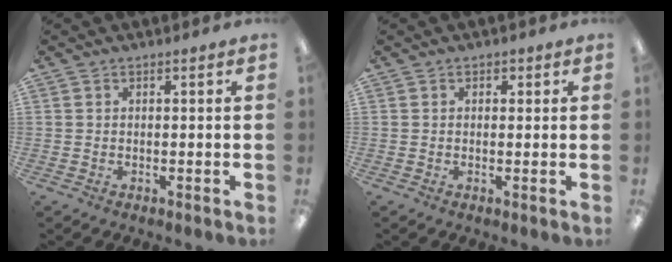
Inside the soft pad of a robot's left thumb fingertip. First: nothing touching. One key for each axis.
{"total": 1.2, "fx": 0.3, "fy": 1.1, "fz": 0.2, "tx": 0.003, "ty": 0.000, "tz": 0.003}